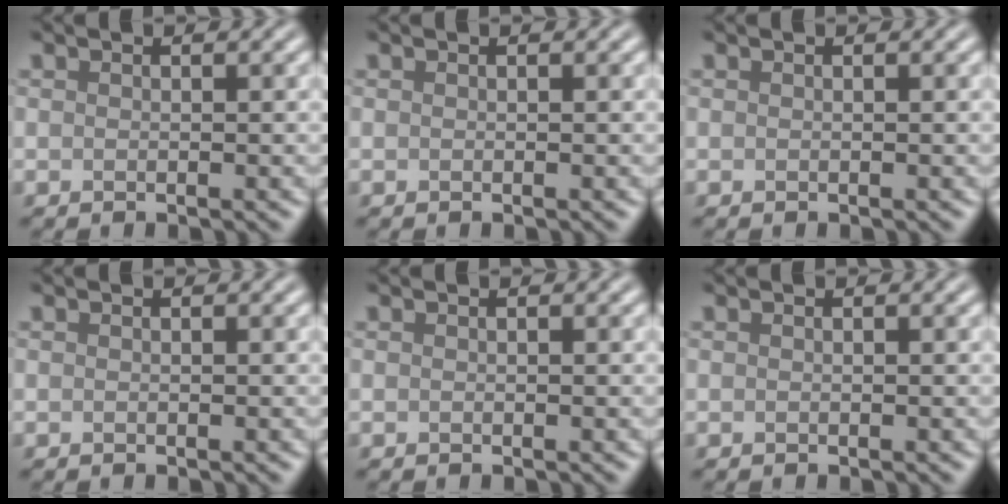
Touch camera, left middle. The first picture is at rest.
{"total": 0.0}
{"total": 0.0}
{"total": 0.0}
{"total": 0.0}
{"total": 0.0}